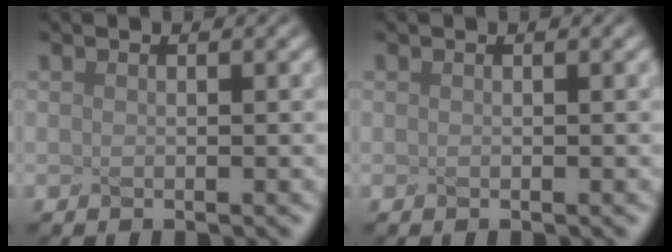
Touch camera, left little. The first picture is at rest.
{"total": 0.0}